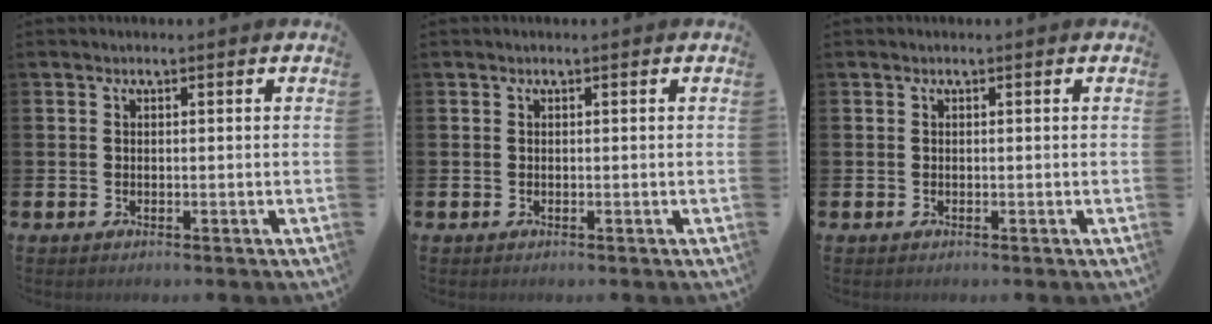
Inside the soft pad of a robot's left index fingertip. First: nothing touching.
{"total": 0.0}
{"total": 0.0}